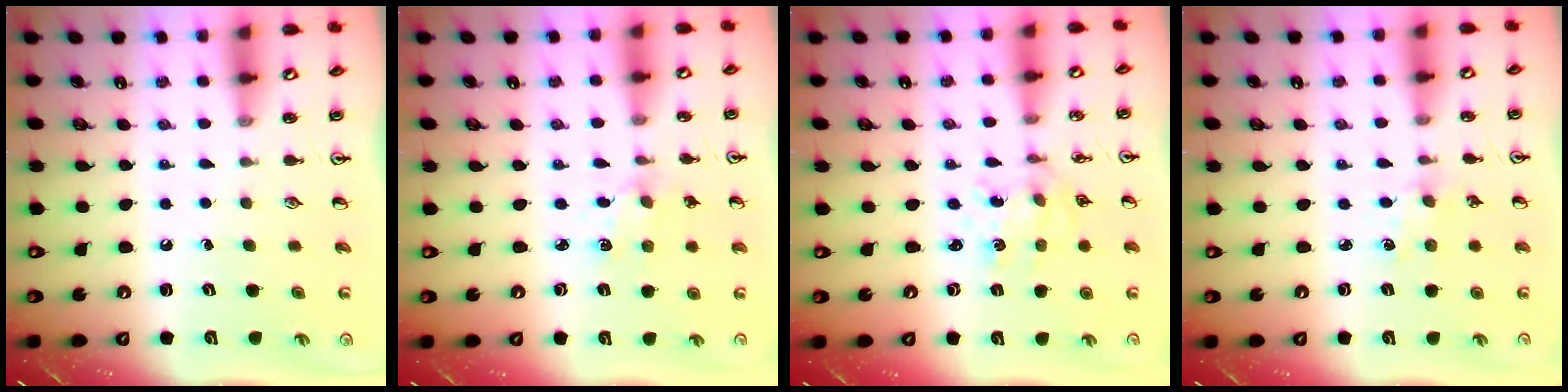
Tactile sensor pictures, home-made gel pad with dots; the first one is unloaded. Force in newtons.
{"total": 2.0, "press": 2.0, "slide": 0.3}
{"total": 1.9, "press": 1.8, "slide": 0.8}
{"total": 2.4, "press": 2.4, "slide": 0.3}